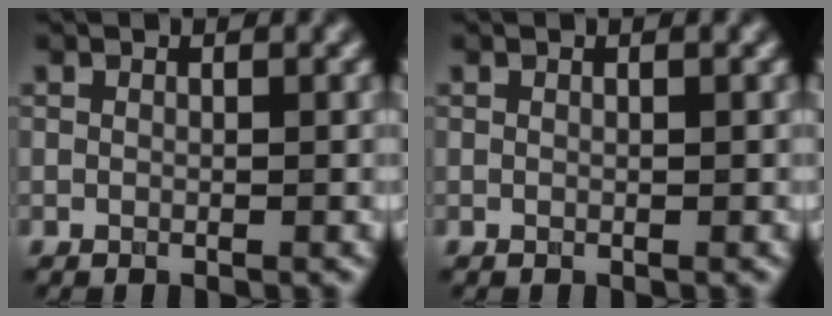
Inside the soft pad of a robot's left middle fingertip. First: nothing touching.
{"total": 0.0}